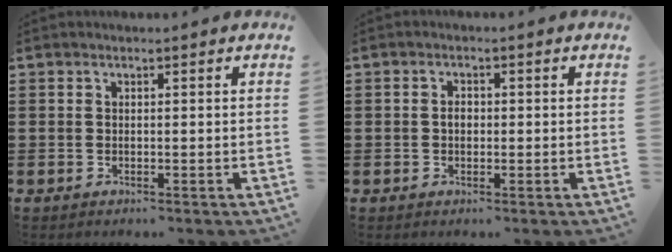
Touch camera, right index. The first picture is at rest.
{"total": 1.7, "force": [-0.1, 1.1, 1.3], "torque": [-0.025, 0.006, -0.004]}